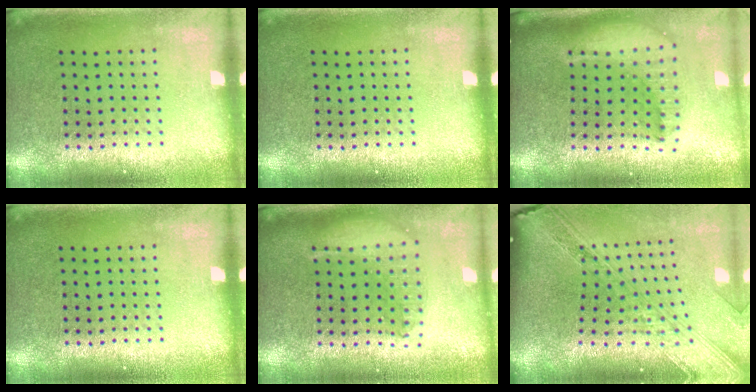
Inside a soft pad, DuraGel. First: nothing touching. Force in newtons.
{"total": 0.0}
{"total": 2.1, "press": 1.7, "slide": 1.3}
{"total": 0.0}
{"total": 1.8, "press": 1.6, "slide": 1.0}
{"total": 4.1, "press": 2.9, "slide": 2.9}